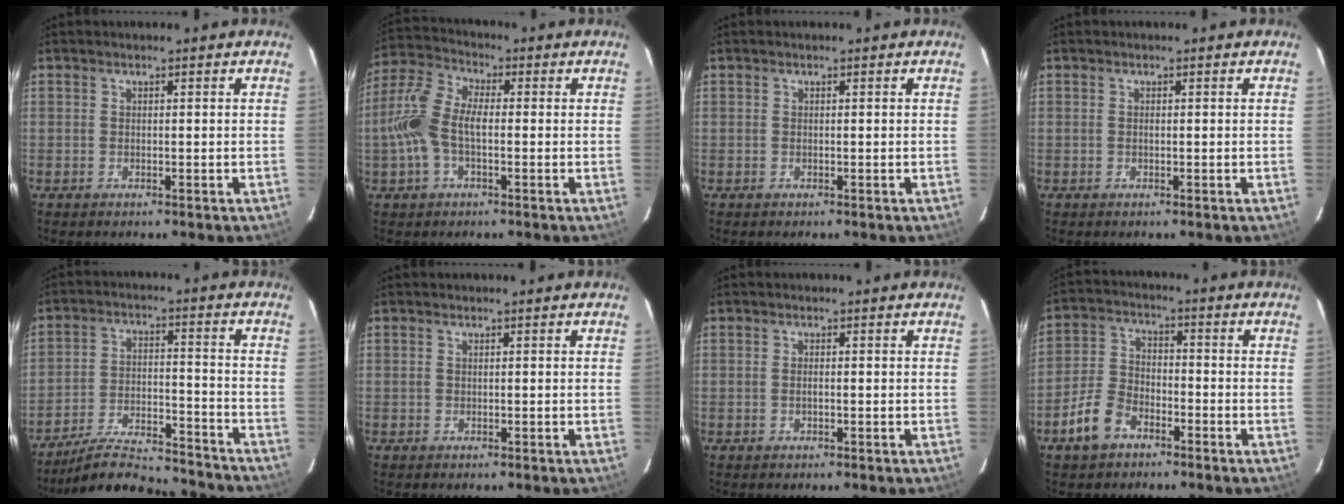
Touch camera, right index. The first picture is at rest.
{"total": 10.3, "force": [-1.3, 5.4, 8.7], "torque": [-0.197, 0.019, -0.031]}
{"total": 0.0}
{"total": 0.5, "force": [0.0, 0.3, 0.4], "torque": [-0.006, 0.001, -0.001]}
{"total": 20.3, "force": [-18.6, 4.1, 7.0], "torque": [-0.132, 0.001, -0.266]}
{"total": 0.5, "force": [0.0, 0.5, 0.1], "torque": [0.002, 0.001, 0.000]}
{"total": 1.1, "force": [-0.2, 0.6, 0.9], "torque": [-0.017, 0.002, -0.004]}
{"total": 8.2, "force": [-5.2, 4.7, 4.3], "torque": [-0.101, 0.010, -0.101]}